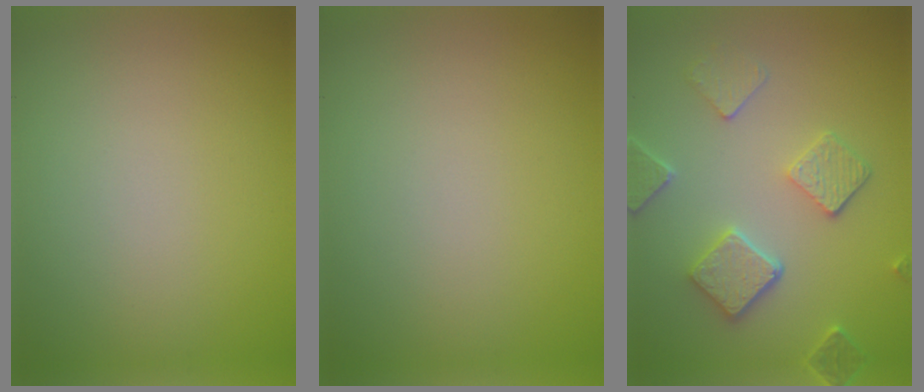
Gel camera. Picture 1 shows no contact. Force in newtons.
{"total": 0.0}
{"total": 4.7, "press": 3.8, "slide": 2.8}